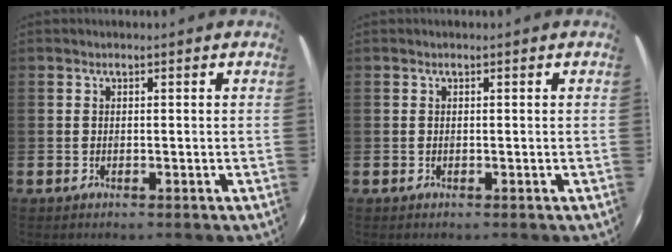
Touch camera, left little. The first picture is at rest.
{"total": 0.0}